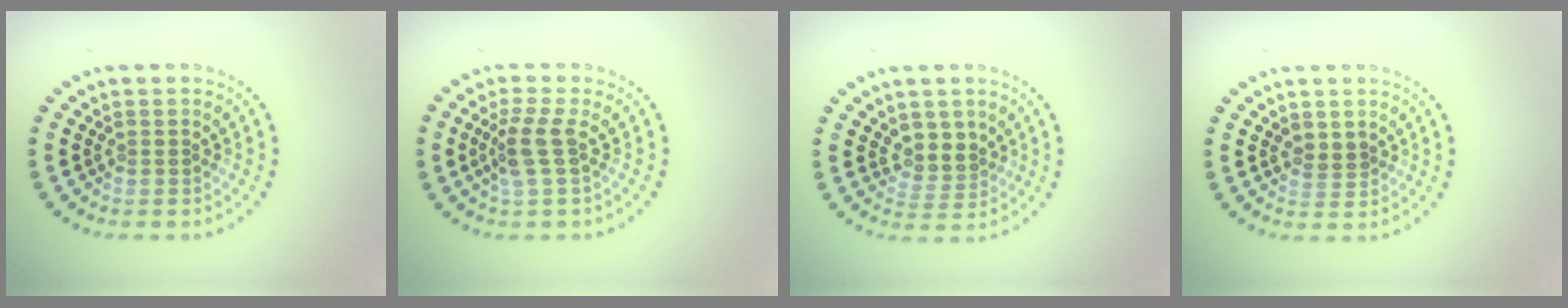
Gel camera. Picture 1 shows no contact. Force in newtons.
{"total": 2.5, "press": 1.9, "slide": 1.6}
{"total": 2.4, "press": 2.0, "slide": 1.3}
{"total": 1.2, "press": 1.1, "slide": 0.5}